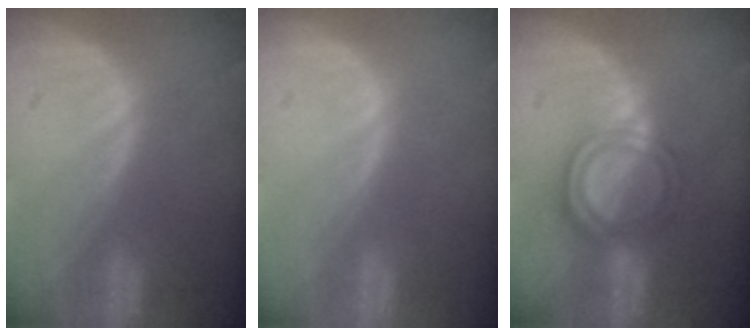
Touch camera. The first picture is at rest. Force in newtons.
{"total": 0.0}
{"total": 6.0, "press": 5.4, "slide": 2.7}